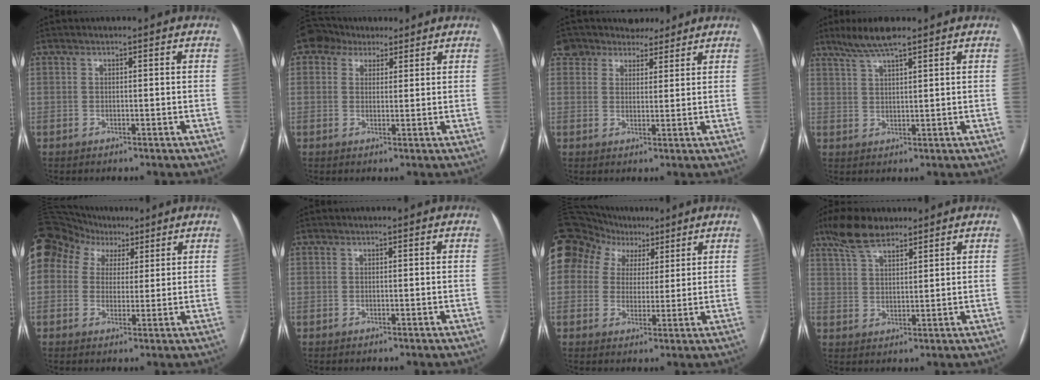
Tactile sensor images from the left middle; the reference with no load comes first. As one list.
[{"total": 5.1, "force": [3.5, 3.6, 1.0], "torque": [-0.023, 0.029, 0.061]}, {"total": 7.8, "force": [6.8, 3.7, 0.8], "torque": [-0.008, 0.018, 0.099]}, {"total": 5.6, "force": [4.3, 0.3, 3.5], "torque": [-0.076, 0.010, 0.084]}, {"total": 23.7, "force": [11.9, 17.9, 10.2], "torque": [-0.331, 0.104, 0.223]}, {"total": 0.0}, {"total": 19.4, "force": [10.2, 14.8, 7.5], "torque": [-0.232, 0.084, 0.191]}, {"total": 7.2, "force": [5.8, 2.2, 3.8], "torque": [-0.082, 0.016, 0.111]}]